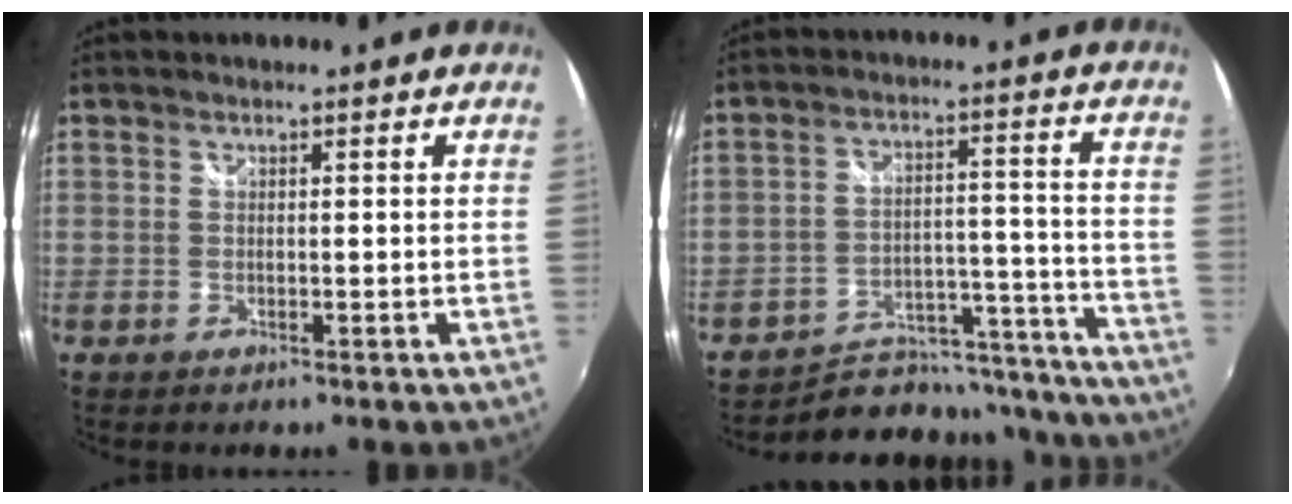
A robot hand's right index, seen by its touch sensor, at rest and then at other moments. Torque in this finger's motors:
{"motor_torque": [0.07, -0.97, -0.28, -0.21]}